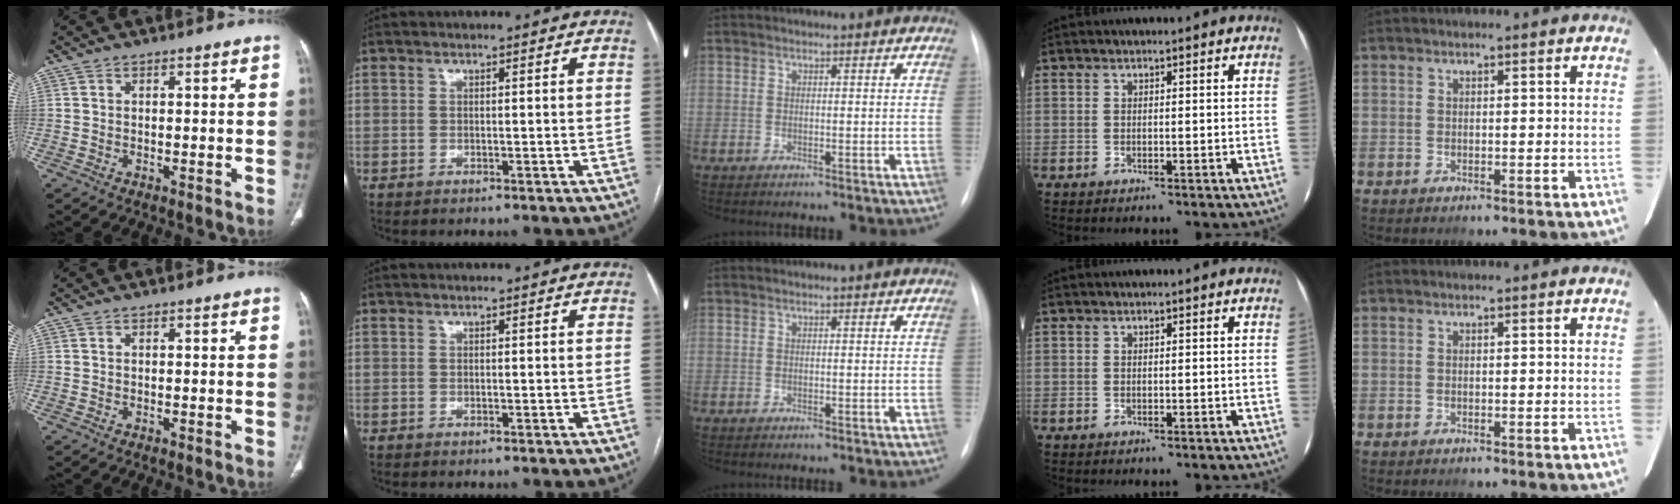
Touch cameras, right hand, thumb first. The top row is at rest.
{}